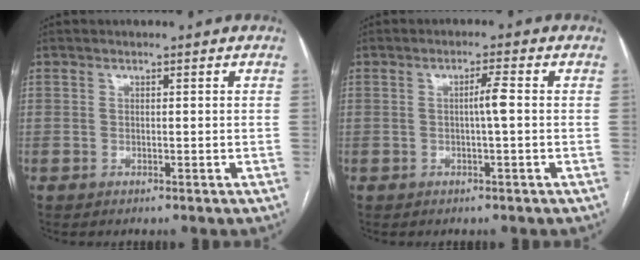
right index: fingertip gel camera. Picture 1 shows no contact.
{"total": 2.5, "force": [0.0, -0.3, 2.5], "torque": [-0.040, 0.001, -0.001]}